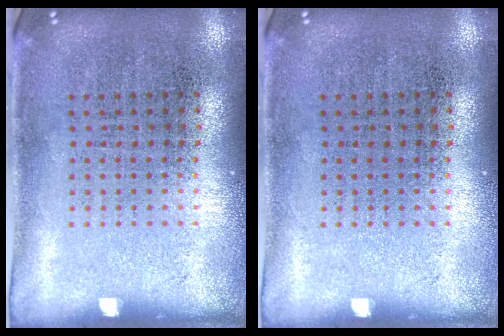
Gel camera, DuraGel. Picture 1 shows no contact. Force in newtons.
{"total": 0.0}